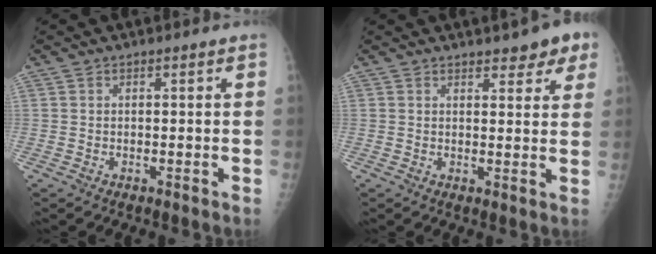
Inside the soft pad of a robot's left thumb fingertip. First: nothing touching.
{"total": 6.0, "force": [4.1, 2.4, 3.7], "torque": [-0.016, -0.016, 0.049]}